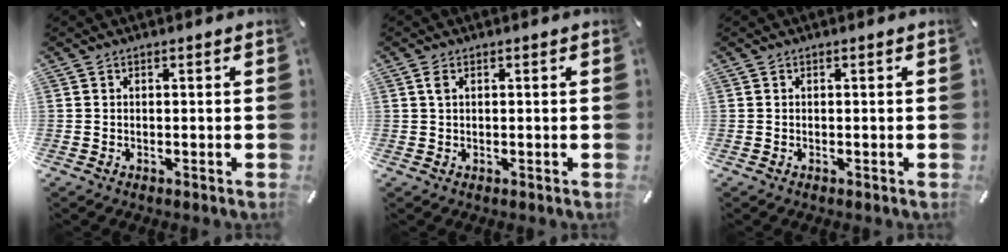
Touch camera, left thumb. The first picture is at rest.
{"total": 1.4, "force": [0.5, 0.6, 1.2], "torque": [-0.026, 0.003, 0.008]}
{"total": 0.0}